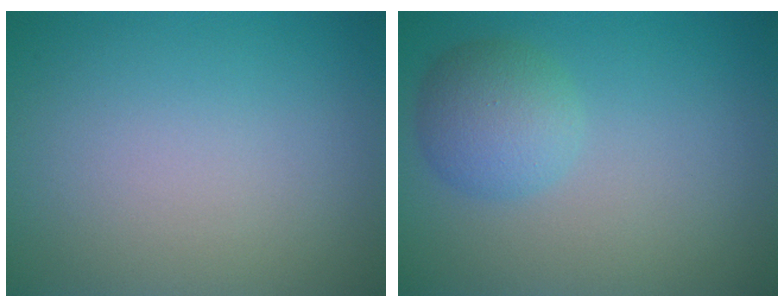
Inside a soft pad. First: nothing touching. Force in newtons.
{"total": 3.4, "press": 3.4, "slide": 0.1}